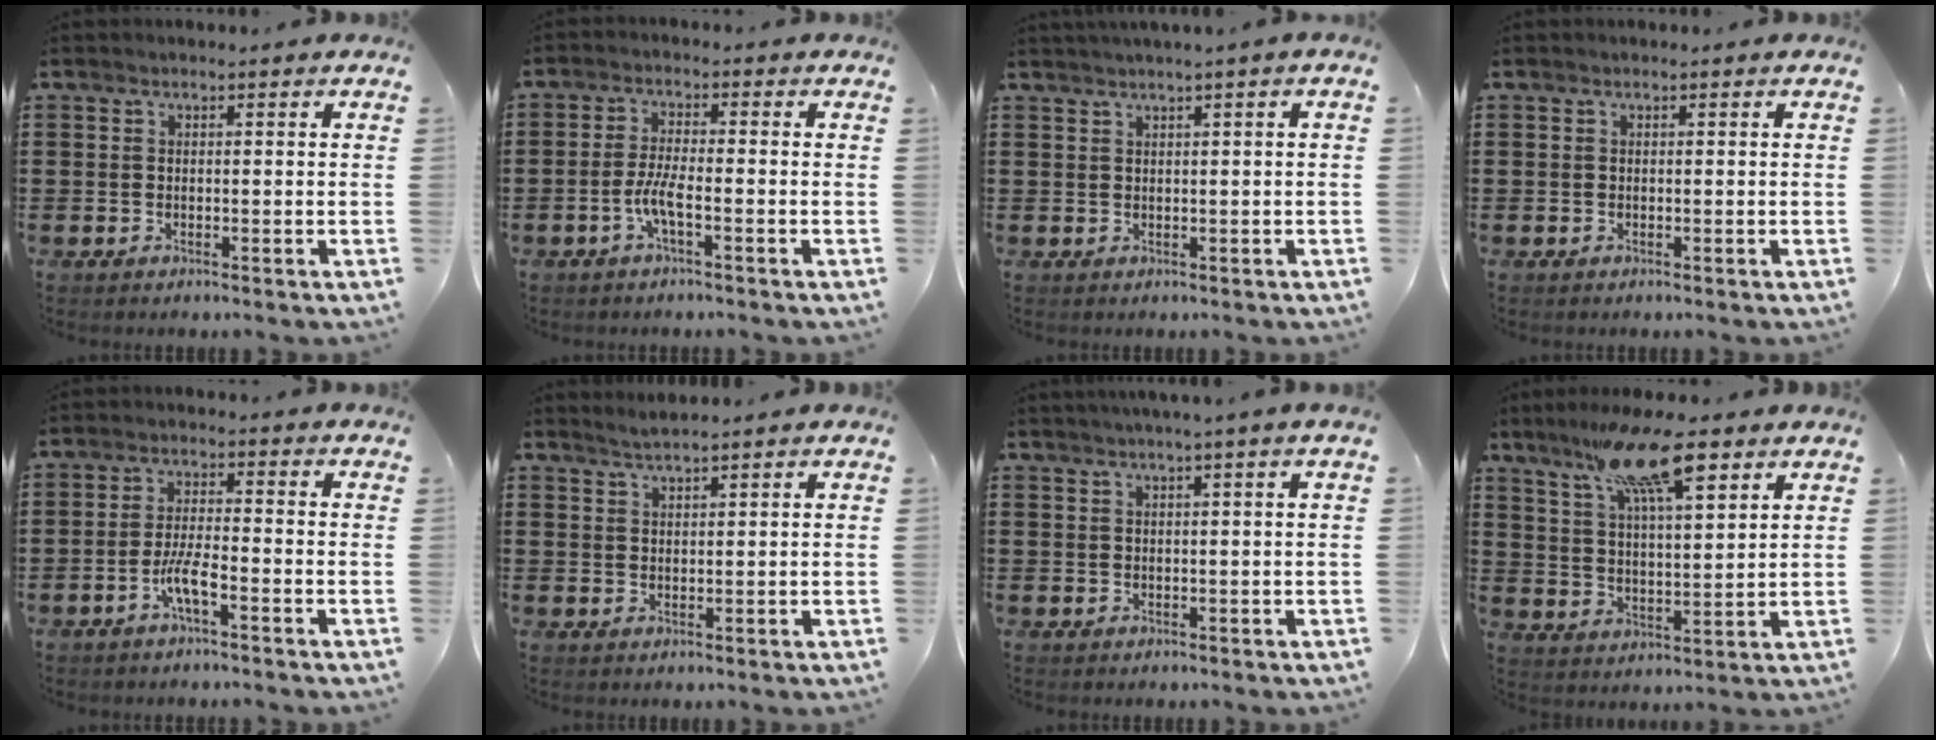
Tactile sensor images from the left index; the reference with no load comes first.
{"total": 4.4, "force": [-1.9, 0.7, 3.9], "torque": [-0.086, -0.005, -0.041]}
{"total": 1.1, "force": [0.6, -0.5, 0.7], "torque": [-0.011, -0.004, 0.012]}
{"total": 0.0}
{"total": 4.8, "force": [-2.3, 0.8, 4.2], "torque": [-0.089, -0.003, -0.047]}
{"total": 1.5, "force": [1.4, -0.3, 0.3], "torque": [-0.008, 0.002, 0.027]}
{"total": 1.6, "force": [0.9, -0.6, 1.2], "torque": [-0.022, -0.005, 0.016]}
{"total": 14.7, "force": [9.5, 3.9, 10.5], "torque": [-0.199, -0.018, 0.160]}